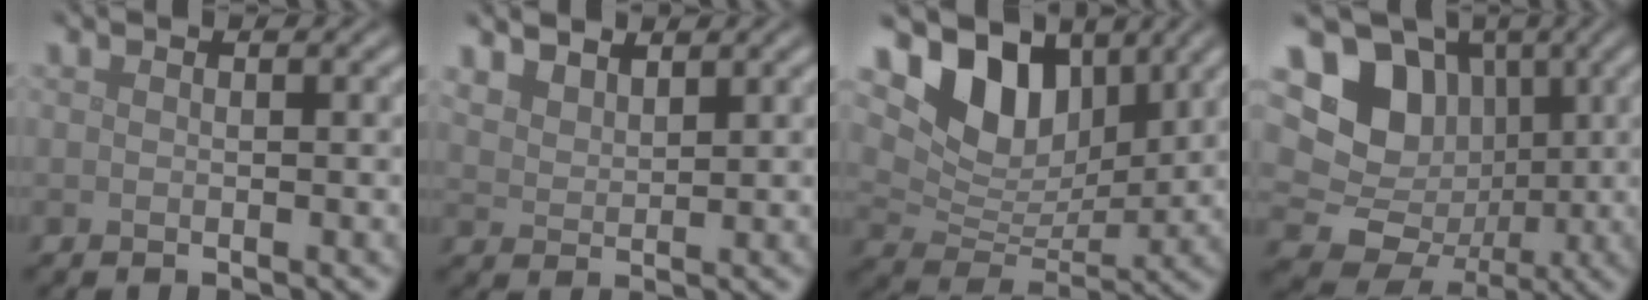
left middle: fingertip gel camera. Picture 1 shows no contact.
{"total": 3.0, "force": [2.5, 1.2, 1.1], "torque": [-0.030, -0.006, 0.055]}
{"total": 8.0, "force": [4.2, 4.9, 4.7], "torque": [-0.081, -0.007, 0.069]}
{"total": 14.4, "force": [2.4, 13.0, 5.7], "torque": [-0.135, 0.031, 0.037]}